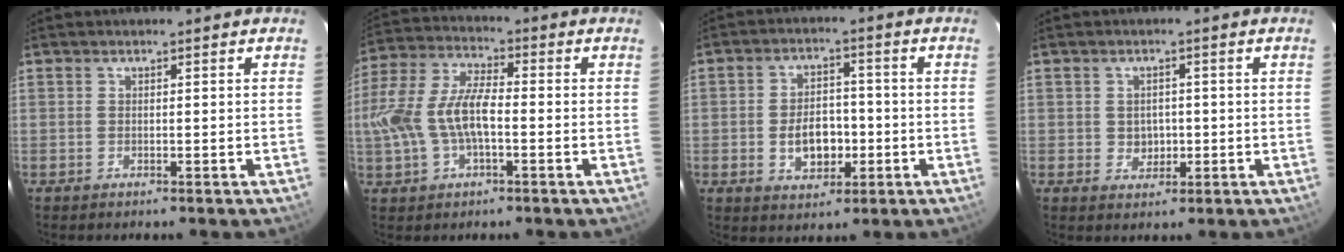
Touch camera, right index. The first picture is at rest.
{"total": 12.9, "force": [-2.0, 6.1, 11.2], "torque": [-0.242, 0.014, -0.038]}
{"total": 7.8, "force": [-1.8, 5.2, 5.5], "torque": [-0.106, 0.012, -0.018]}
{"total": 3.2, "force": [-0.3, 2.9, 1.2], "torque": [-0.021, 0.007, 0.004]}